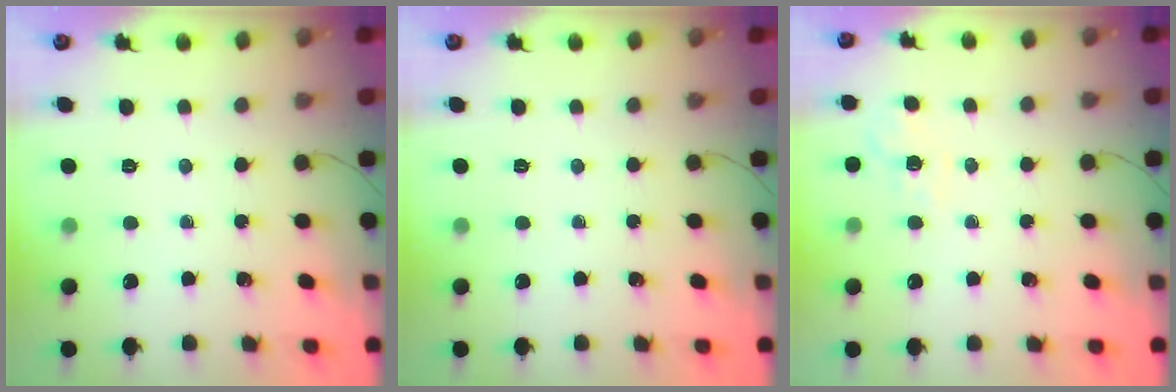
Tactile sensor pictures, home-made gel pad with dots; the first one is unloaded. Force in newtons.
{"total": 0.0}
{"total": 2.2, "press": 1.6, "slide": 1.6}